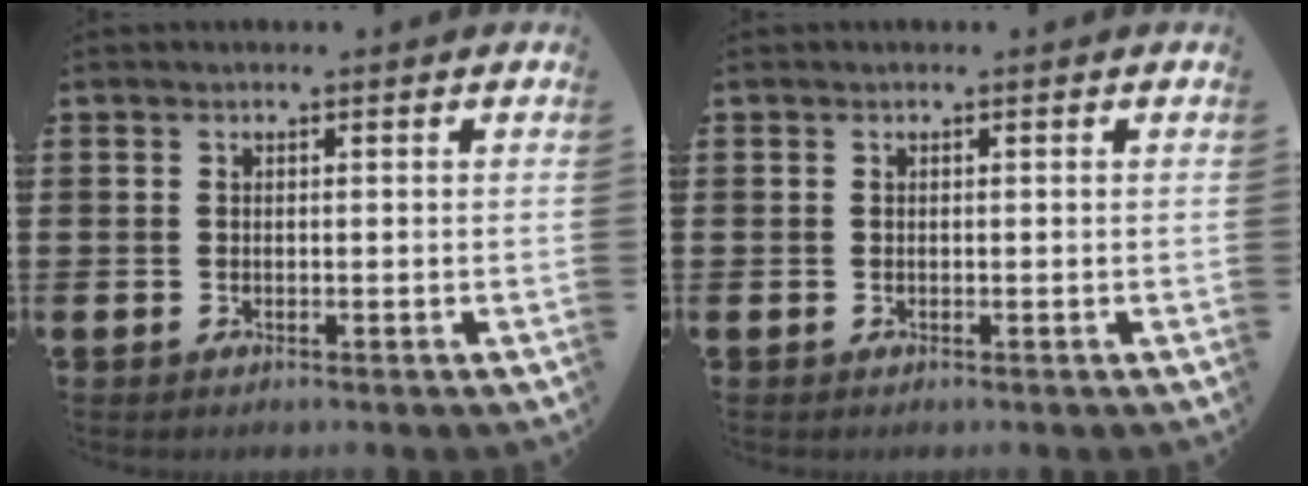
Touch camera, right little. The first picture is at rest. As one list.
[{"total": 0.0}]